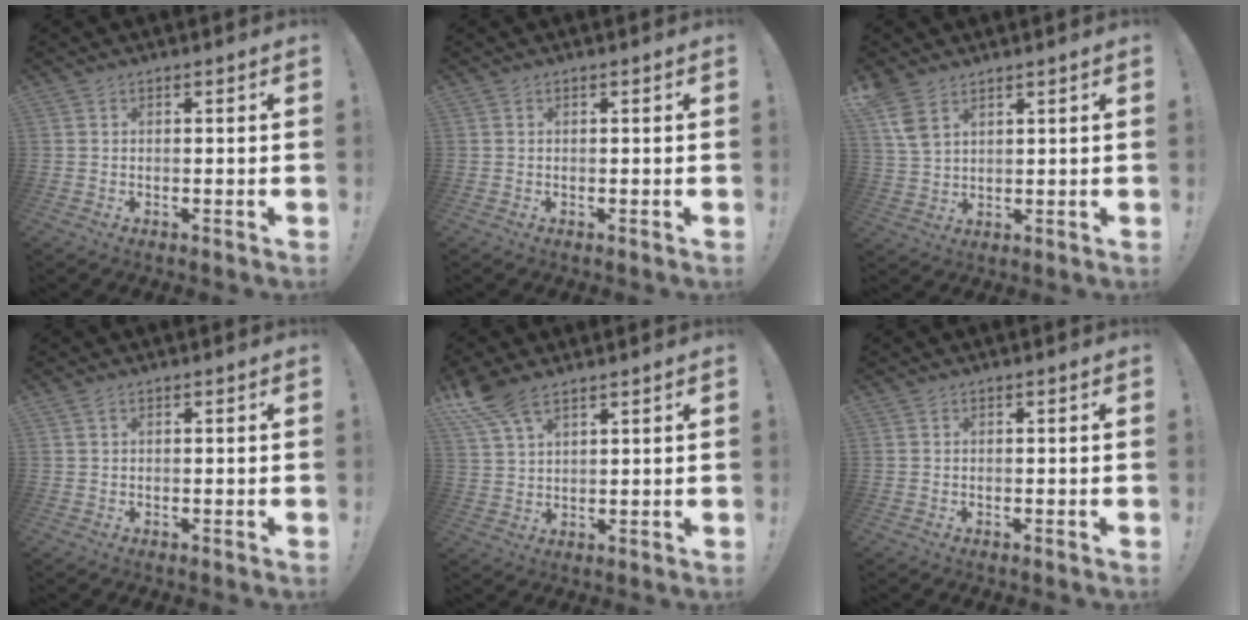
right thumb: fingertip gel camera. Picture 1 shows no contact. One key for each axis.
{"total": 0.0}
{"total": 7.1, "fx": 4.4, "fy": 3.7, "fz": 4.1, "tx": -0.081, "ty": -0.017, "tz": 0.085}
{"total": 1.2, "fx": 0.7, "fy": 0.6, "fz": 0.8, "tx": -0.014, "ty": 0.000, "tz": 0.011}
{"total": 8.6, "fx": 6.2, "fy": 3.5, "fz": 4.8, "tx": -0.091, "ty": -0.027, "tz": 0.121}
{"total": 0.0}